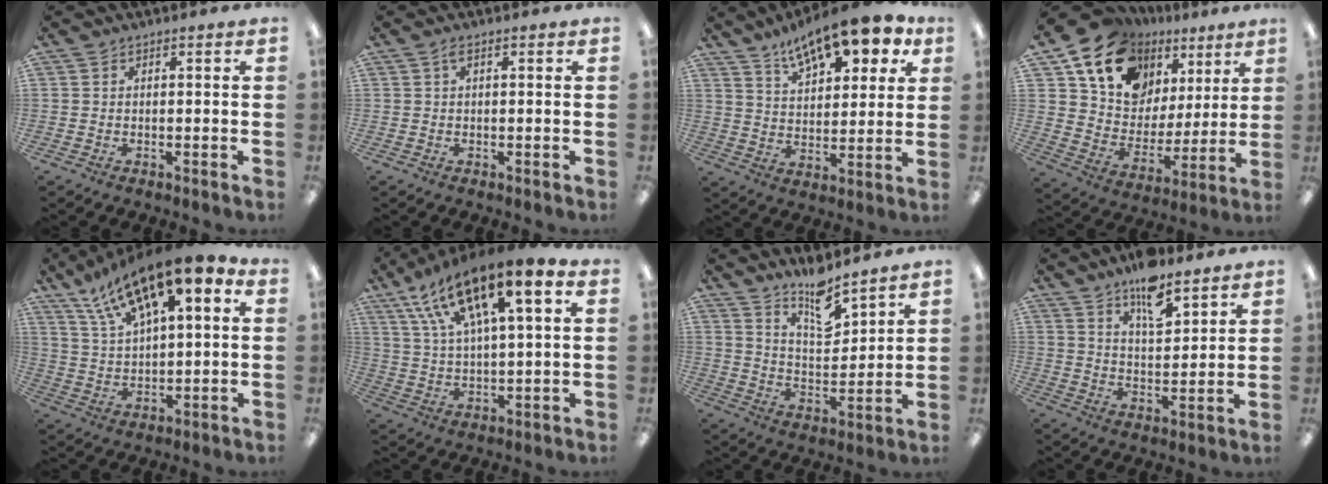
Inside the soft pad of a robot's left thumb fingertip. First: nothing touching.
{"total": 1.8, "force": [0.5, 0.6, 1.6], "torque": [-0.033, 0.005, 0.007]}
{"total": 14.7, "force": [11.1, 5.5, 7.9], "torque": [-0.130, -0.055, 0.193]}
{"total": 16.1, "force": [10.7, 10.7, 5.6], "torque": [-0.114, -0.070, 0.199]}
{"total": 15.9, "force": [11.1, 4.9, 10.3], "torque": [-0.204, -0.066, 0.192]}
{"total": 17.7, "force": [10.6, 5.4, 13.1], "torque": [-0.240, -0.041, 0.180]}
{"total": 10.1, "force": [8.7, 2.7, 4.4], "torque": [-0.072, -0.061, 0.154]}
{"total": 10.6, "force": [7.9, 4.1, 5.8], "torque": [-0.080, -0.046, 0.134]}